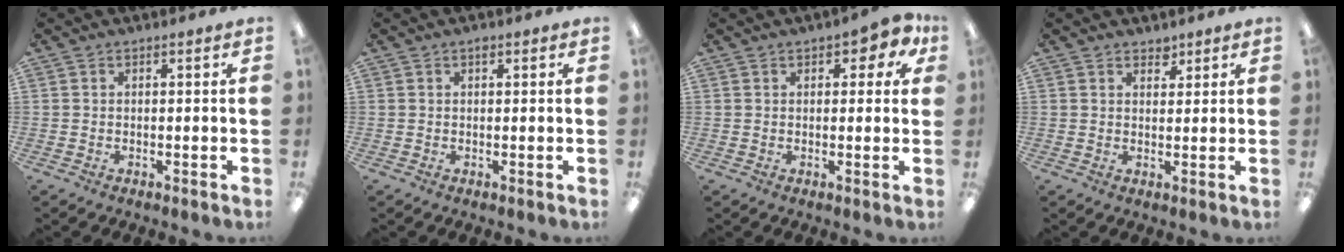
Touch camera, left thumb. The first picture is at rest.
{"total": 1.0, "force": [0.7, 0.5, 0.6], "torque": [-0.005, -0.001, 0.010]}
{"total": 4.3, "force": [2.2, 2.3, 3.0], "torque": [-0.038, 0.001, 0.034]}
{"total": 2.5, "force": [2.1, 1.4, 0.3], "torque": [0.007, -0.010, 0.037]}